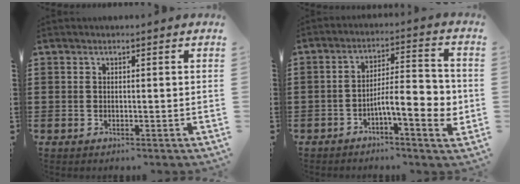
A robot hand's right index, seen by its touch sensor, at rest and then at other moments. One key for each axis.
{"total": 8.9, "fx": -2.7, "fy": 2.7, "fz": 8.0, "tx": -0.117, "ty": -0.001, "tz": -0.047}